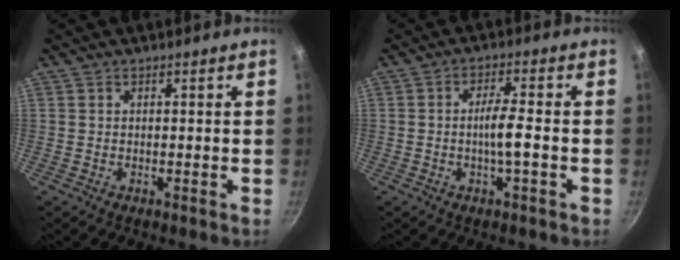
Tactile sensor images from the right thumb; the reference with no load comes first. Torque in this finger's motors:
{"motor_torque": [2.60, 2.41, 1.94, -0.83, 1.05]}